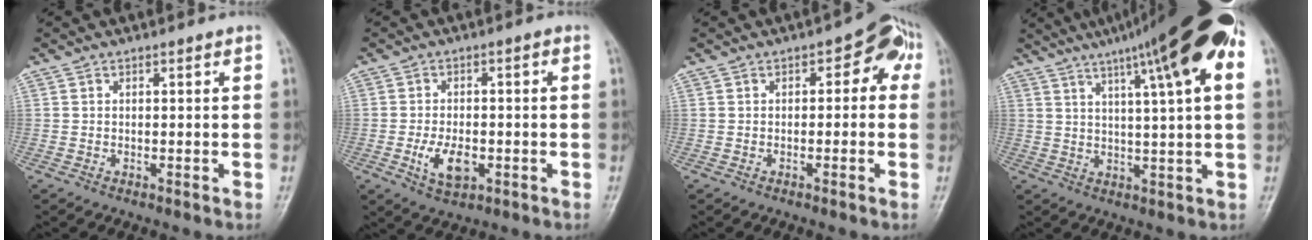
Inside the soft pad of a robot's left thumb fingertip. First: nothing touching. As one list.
[{"total": 6.9, "force": [-2.1, 3.8, 5.3], "torque": [-0.087, 0.008, -0.033]}, {"total": 5.5, "force": [0.3, 3.5, 4.2], "torque": [-0.015, 0.025, -0.008]}, {"total": 18.9, "force": [8.6, 2.5, 16.7], "torque": [-0.244, 0.011, 0.120]}]